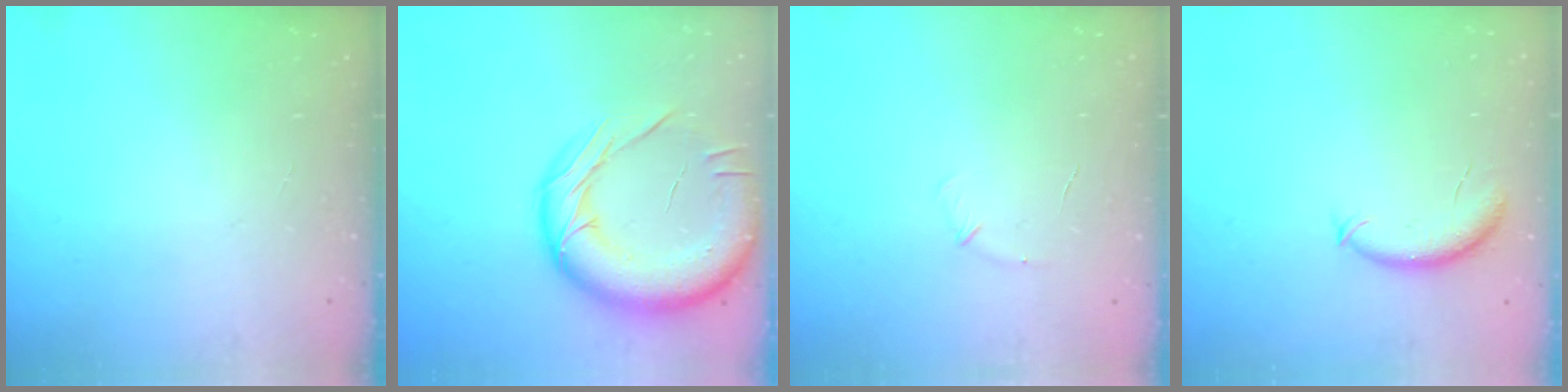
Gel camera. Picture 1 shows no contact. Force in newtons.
{"total": 21.8, "press": 21.6, "slide": 2.8}
{"total": 3.3, "press": 3.2, "slide": 0.9}
{"total": 8.0, "press": 7.9, "slide": 1.3}